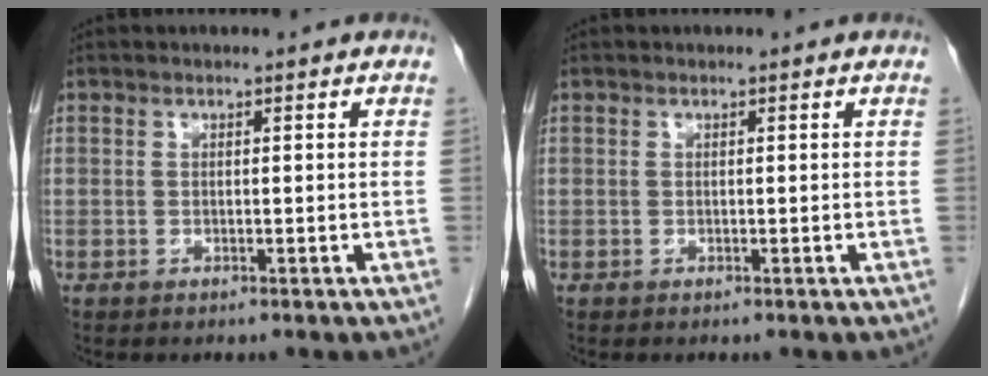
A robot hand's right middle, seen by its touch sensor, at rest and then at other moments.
{"total": 0.0}